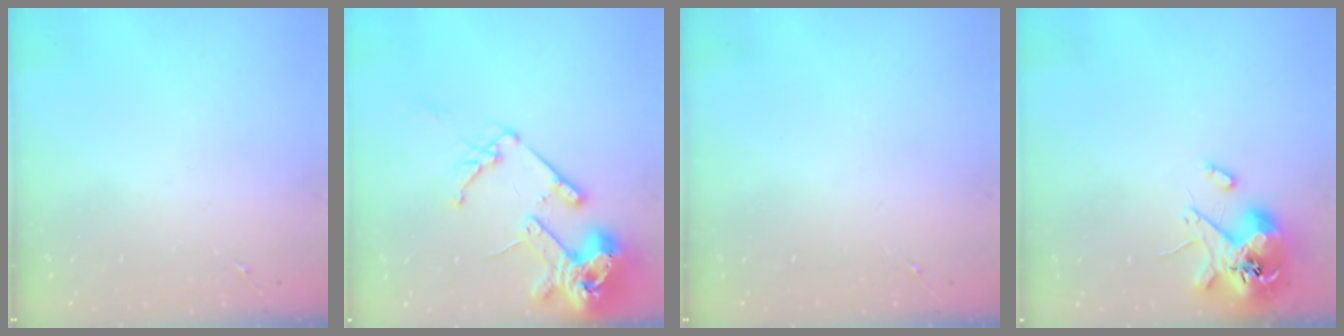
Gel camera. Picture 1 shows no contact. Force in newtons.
{"total": 17.6, "press": 17.4, "slide": 2.3}
{"total": 0.0}
{"total": 12.3, "press": 12.2, "slide": 1.9}